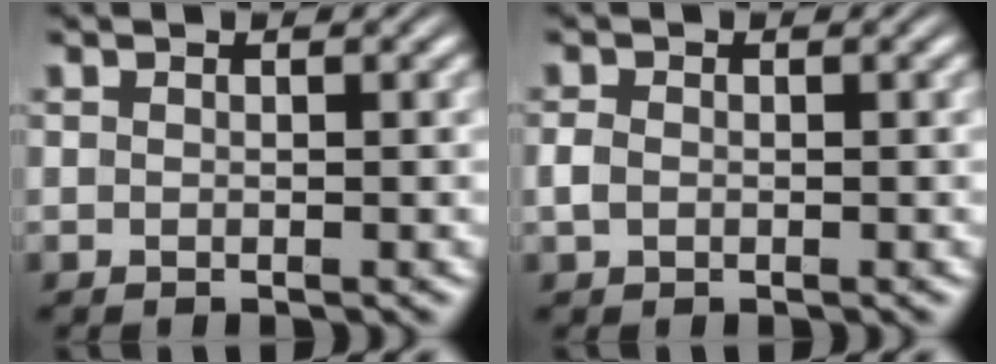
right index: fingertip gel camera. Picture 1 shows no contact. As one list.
[{"total": 1.0, "force": [-0.4, 0.7, 0.6], "torque": [-0.022, -0.006, -0.002]}]